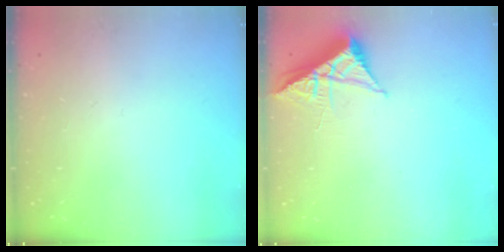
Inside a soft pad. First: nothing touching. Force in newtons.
{"total": 6.1, "press": 6.0, "slide": 0.7}